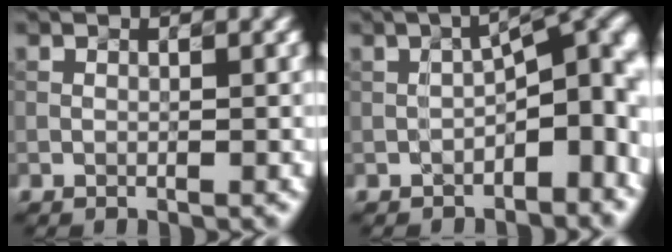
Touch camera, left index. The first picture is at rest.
{"total": 5.8, "force": [-1.3, 2.3, 5.2], "torque": [-0.069, 0.020, -0.019]}